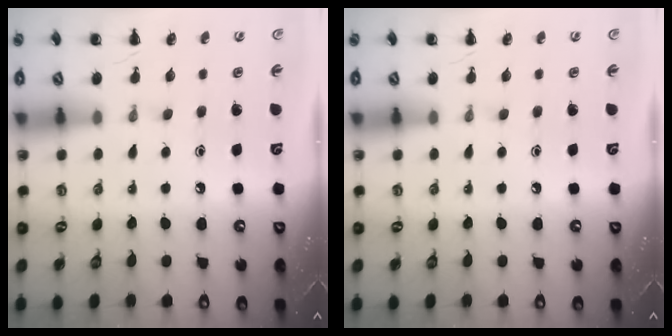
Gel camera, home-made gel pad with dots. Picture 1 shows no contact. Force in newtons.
{"total": 0.0}